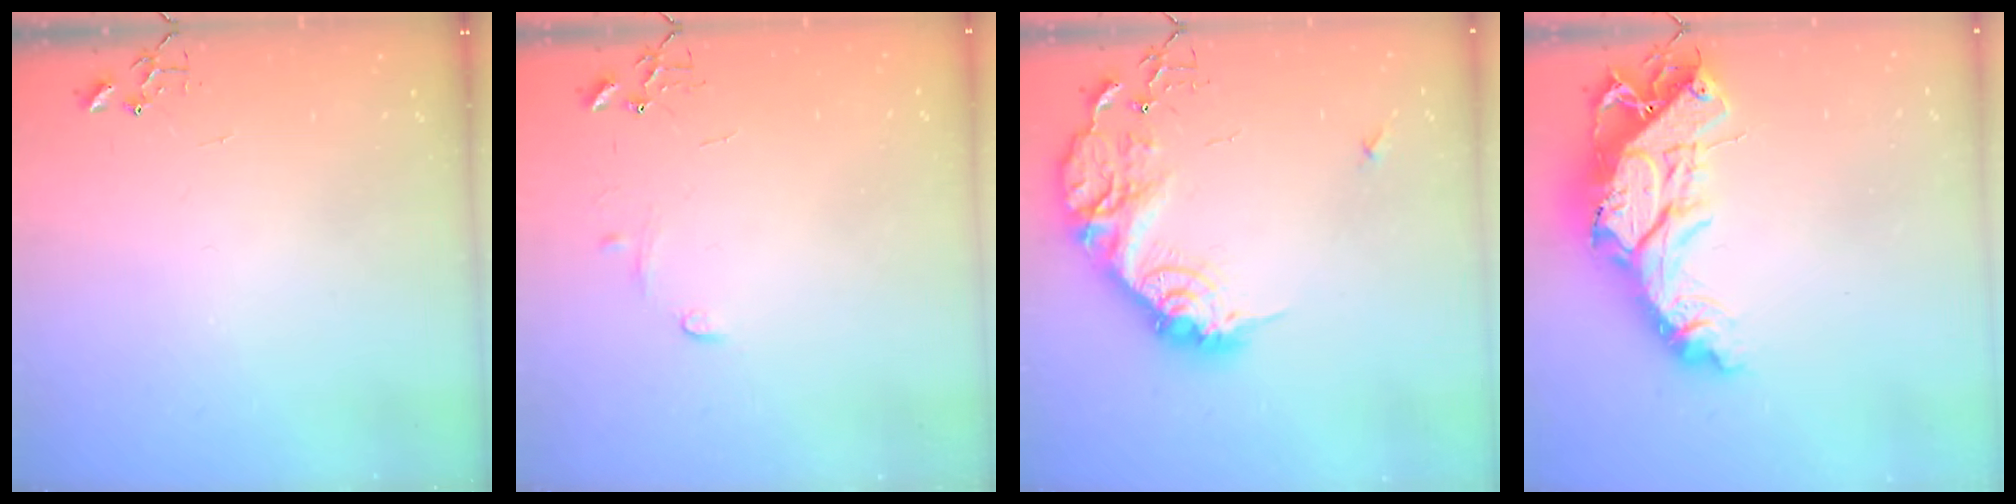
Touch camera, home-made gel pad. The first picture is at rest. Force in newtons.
{"total": 7.0, "press": 7.0, "slide": 0.8}
{"total": 19.9, "press": 19.9, "slide": 1.4}
{"total": 21.7, "press": 21.6, "slide": 2.0}